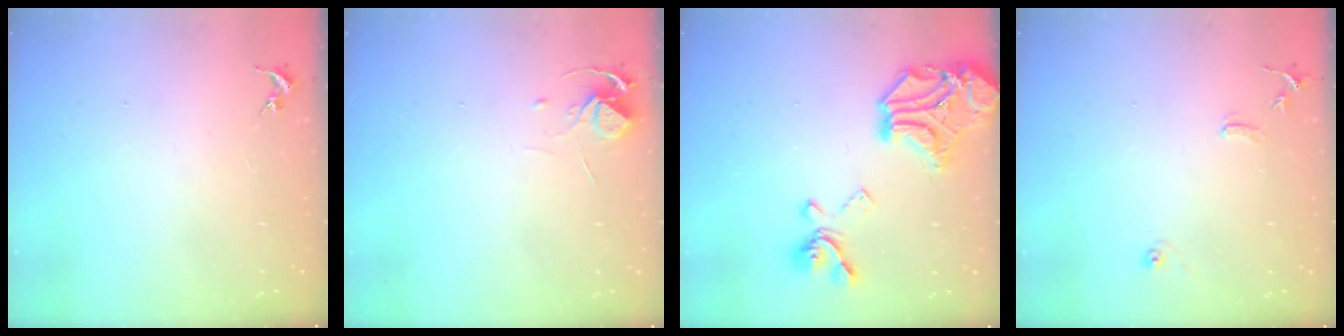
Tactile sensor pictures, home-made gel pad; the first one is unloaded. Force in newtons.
{"total": 5.8, "press": 5.8, "slide": 0.3}
{"total": 23.2, "press": 23.0, "slide": 2.9}
{"total": 7.6, "press": 7.5, "slide": 0.9}